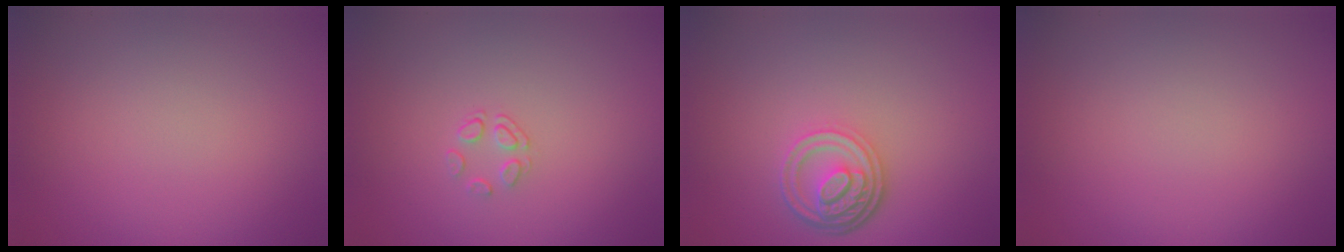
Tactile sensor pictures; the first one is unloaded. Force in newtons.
{"total": 1.4, "press": 0.6, "slide": 1.2}
{"total": 4.2, "press": 3.2, "slide": 2.7}
{"total": 0.0}